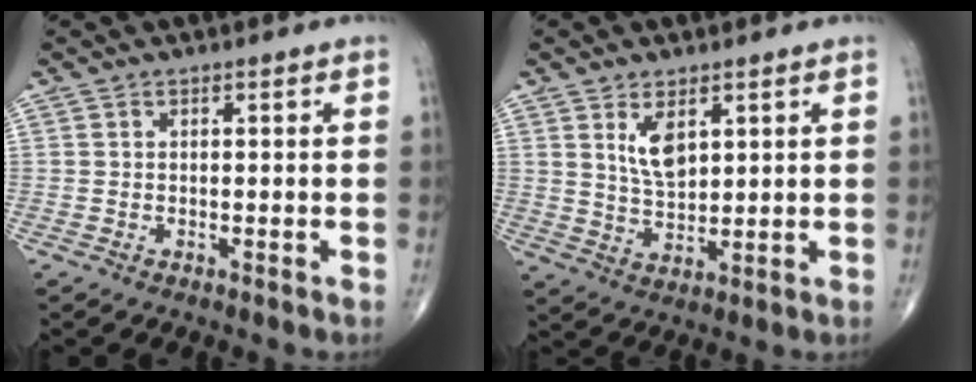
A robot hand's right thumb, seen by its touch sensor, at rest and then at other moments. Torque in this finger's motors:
{"motor_torque": [-0.59, 0.75, 0.45, 0.49, 0.09]}